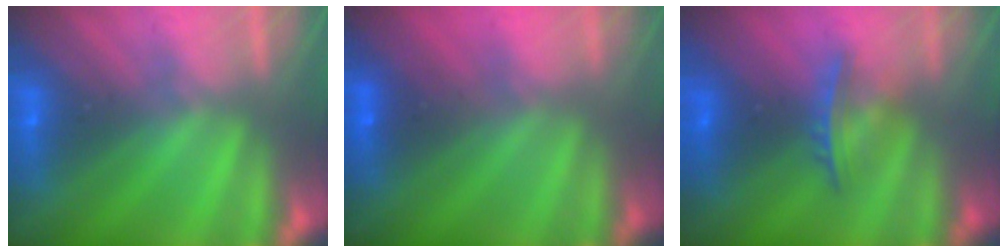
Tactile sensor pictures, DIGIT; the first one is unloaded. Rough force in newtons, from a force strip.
{"total": 1.5}
{"total": 4.2}